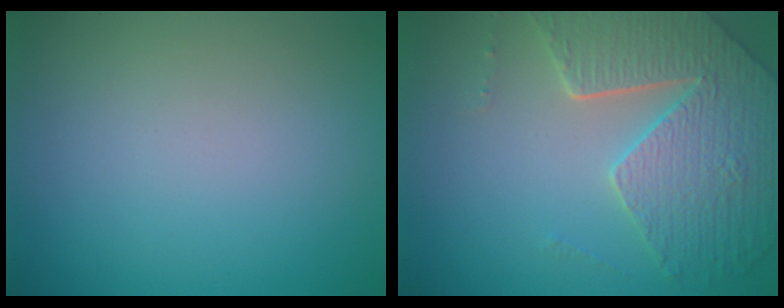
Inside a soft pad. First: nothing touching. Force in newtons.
{"total": 6.1, "press": 5.0, "slide": 3.4}